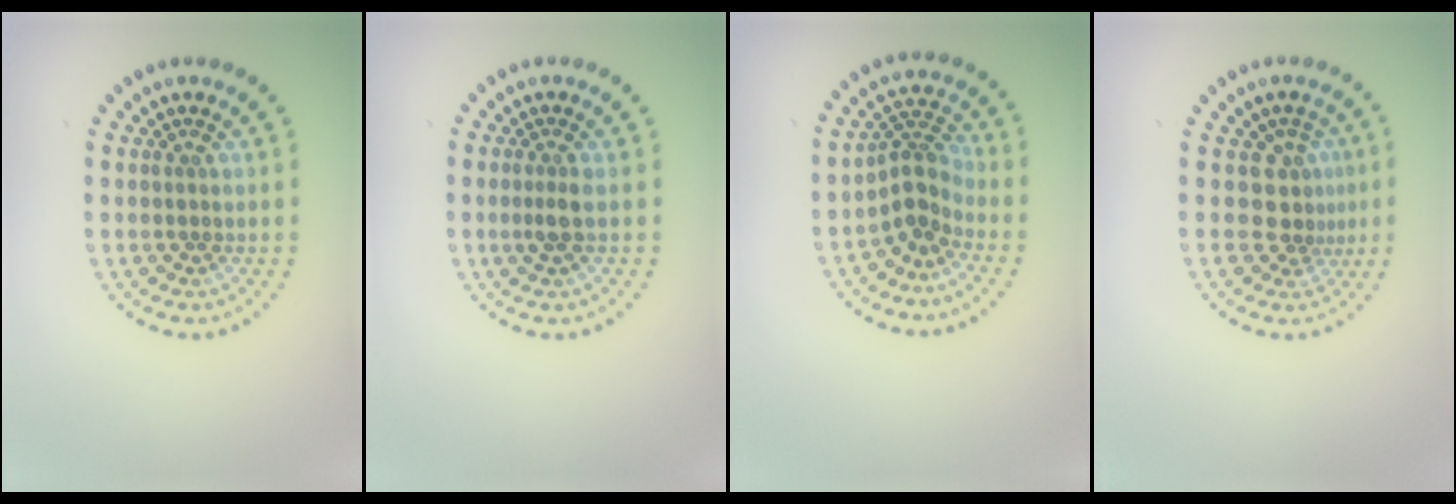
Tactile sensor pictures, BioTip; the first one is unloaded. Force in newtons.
{"total": 1.3, "press": 1.0, "slide": 0.8}
{"total": 2.8, "press": 1.9, "slide": 2.1}
{"total": 2.5, "press": 1.8, "slide": 1.7}